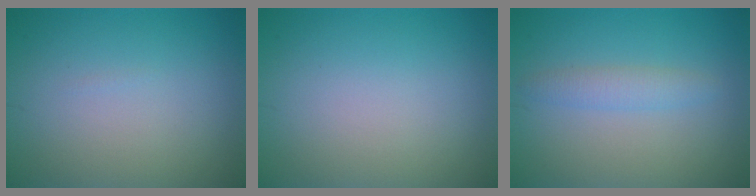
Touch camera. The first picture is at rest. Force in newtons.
{"total": 0.0}
{"total": 1.8, "press": 1.8, "slide": 0.2}